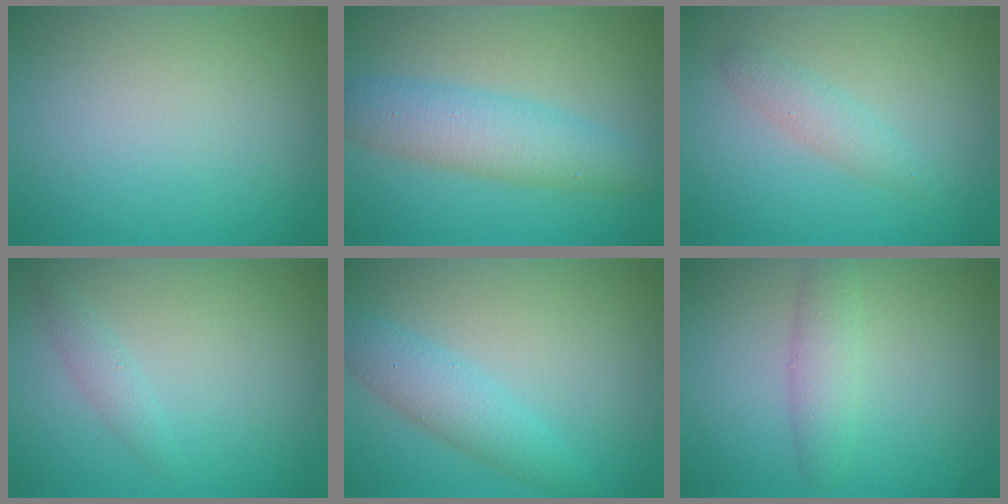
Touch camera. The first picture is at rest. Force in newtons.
{"total": 4.6, "press": 4.6, "slide": 0.1}
{"total": 1.8, "press": 1.8, "slide": 0.0}
{"total": 1.2, "press": 1.2, "slide": 0.1}
{"total": 3.2, "press": 3.2, "slide": 0.0}
{"total": 2.5, "press": 2.5, "slide": 0.1}